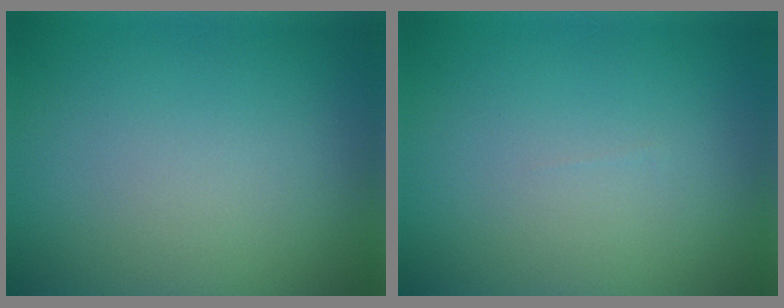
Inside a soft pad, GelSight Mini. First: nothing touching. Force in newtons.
{"total": 0.0}